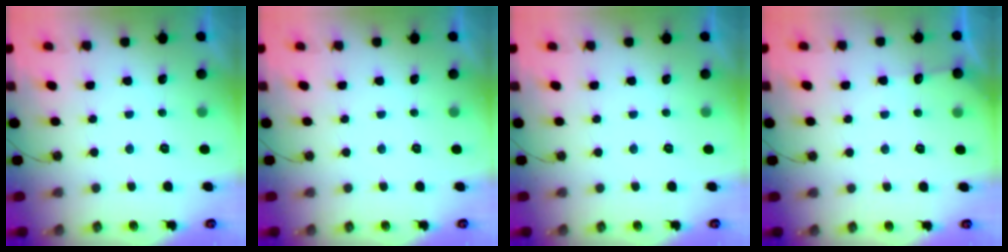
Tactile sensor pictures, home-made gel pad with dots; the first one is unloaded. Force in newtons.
{"total": 0.0}
{"total": 0.0}
{"total": 2.9, "press": 2.8, "slide": 0.4}